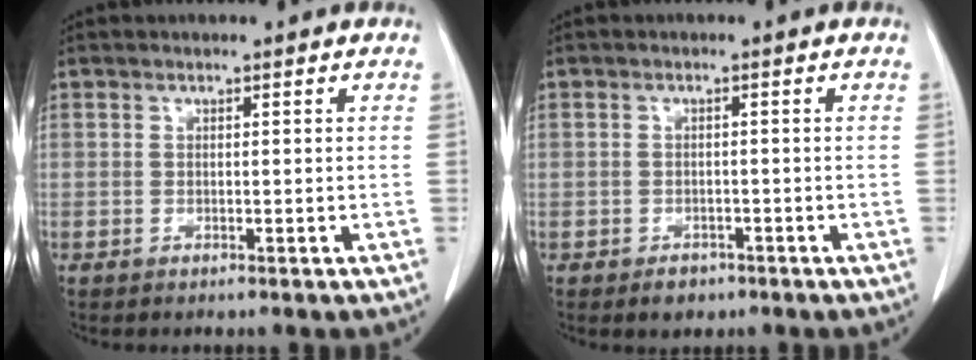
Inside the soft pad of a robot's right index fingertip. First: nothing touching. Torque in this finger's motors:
{"motor_torque": [-0.90, -0.17, -0.59, -0.18]}